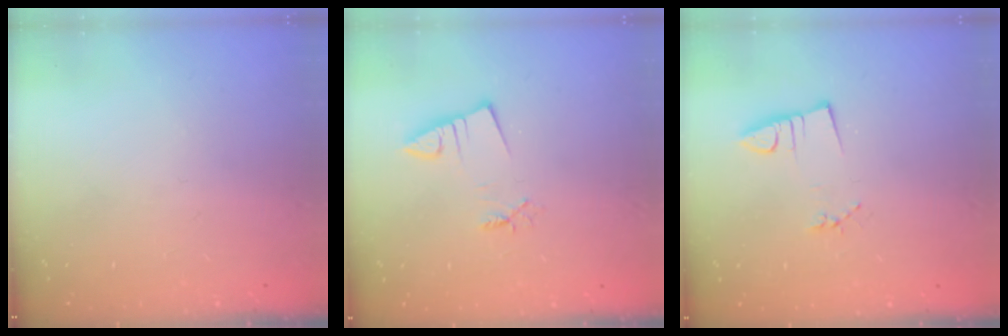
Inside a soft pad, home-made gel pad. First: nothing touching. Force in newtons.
{"total": 2.4, "press": 2.4, "slide": 0.3}
{"total": 2.9, "press": 1.4, "slide": 2.5}